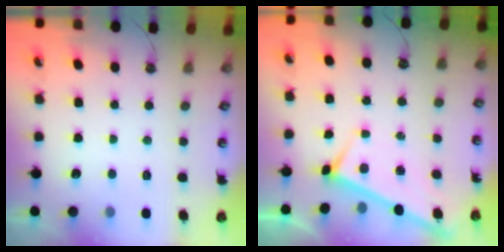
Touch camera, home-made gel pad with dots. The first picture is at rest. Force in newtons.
{"total": 3.0, "press": 3.0, "slide": 0.2}